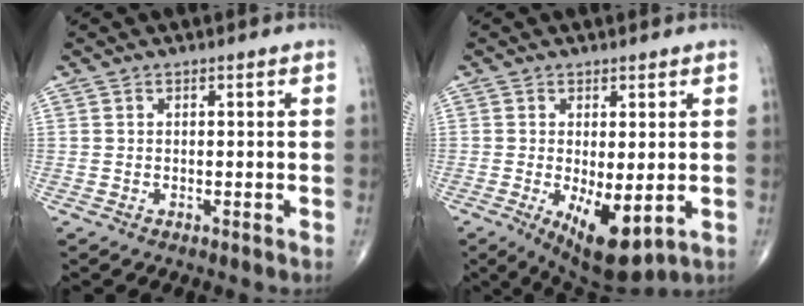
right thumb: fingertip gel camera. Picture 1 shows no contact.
{"total": 9.5, "force": [-2.1, 3.9, 8.4], "torque": [-0.126, -0.021, -0.018]}